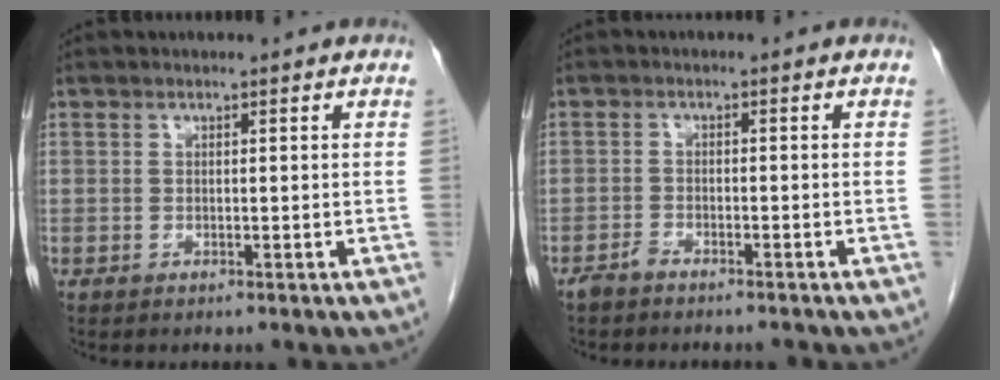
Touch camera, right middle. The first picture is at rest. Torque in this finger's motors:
{"motor_torque": [-0.31, -0.15, 0.02, -0.01]}